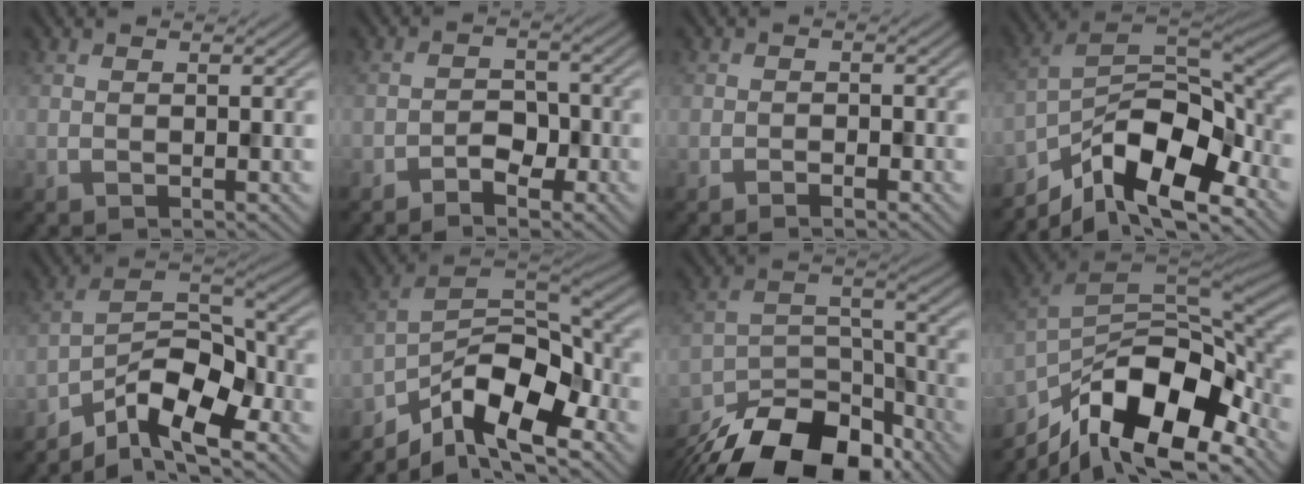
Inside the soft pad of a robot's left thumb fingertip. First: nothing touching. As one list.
[{"total": 3.1, "force": [-2.0, 1.7, 1.7], "torque": [-0.022, 0.007, -0.040]}, {"total": 1.2, "force": [-0.9, 0.6, 0.6], "torque": [-0.008, -0.001, -0.017]}, {"total": 13.6, "force": [-9.0, 5.1, 8.8], "torque": [-0.161, -0.007, -0.170]}, {"total": 10.1, "force": [-7.2, 3.6, 6.1], "torque": [-0.095, 0.006, -0.150]}, {"total": 11.4, "force": [-7.8, 4.2, 7.2], "torque": [-0.116, -0.003, -0.156]}, {"total": 16.5, "force": [-13.2, 6.6, 7.5], "torque": [-0.160, -0.025, -0.206]}, {"total": 16.2, "force": [-9.9, 6.9, 10.8], "torque": [-0.216, -0.017, -0.178]}]